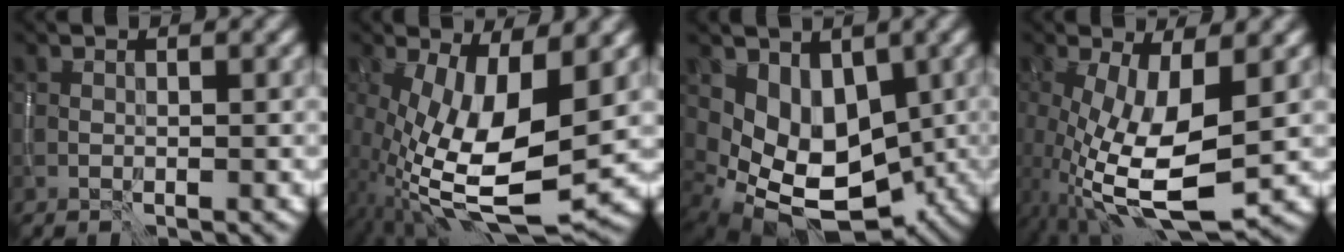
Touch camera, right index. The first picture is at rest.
{"total": 12.5, "force": [-1.9, 4.5, 11.5], "torque": [-0.221, -0.014, -0.028]}
{"total": 7.3, "force": [0.0, 5.4, 5.0], "torque": [-0.085, -0.028, 0.010]}
{"total": 9.5, "force": [-1.9, 3.3, 8.7], "torque": [-0.185, -0.015, -0.034]}